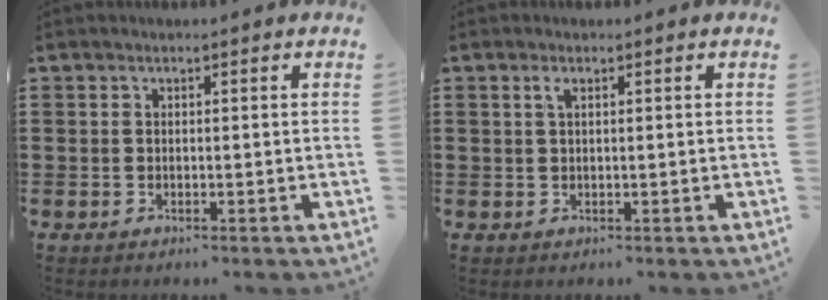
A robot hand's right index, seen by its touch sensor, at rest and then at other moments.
{"total": 1.0, "force": [0.3, 0.2, 0.9], "torque": [-0.018, 0.004, 0.005]}